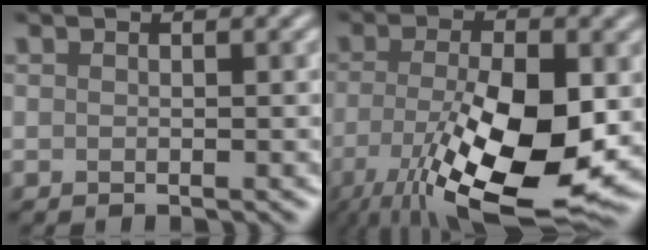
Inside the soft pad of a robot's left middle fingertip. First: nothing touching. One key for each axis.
{"total": 12.4, "fx": -4.1, "fy": 4.3, "fz": 10.8, "tx": -0.205, "ty": -0.029, "tz": -0.062}